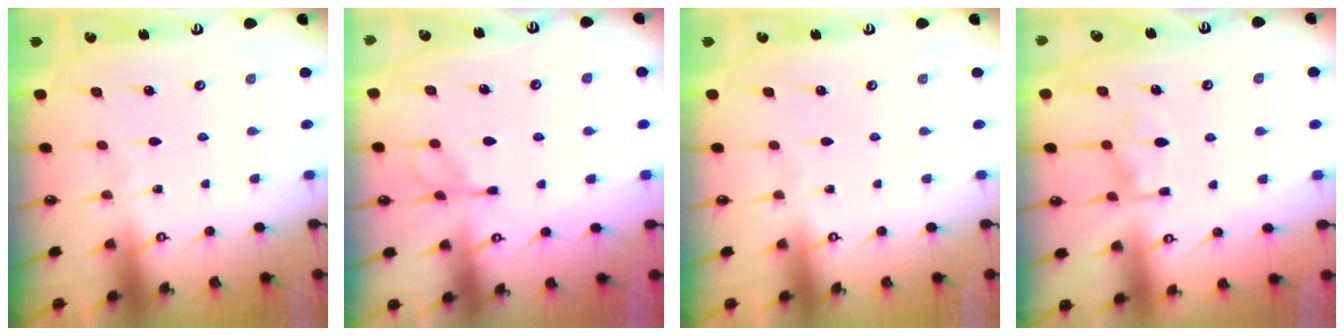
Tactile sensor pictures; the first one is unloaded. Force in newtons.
{"total": 8.1, "press": 8.0, "slide": 0.9}
{"total": 0.0}
{"total": 8.6, "press": 8.6, "slide": 0.7}